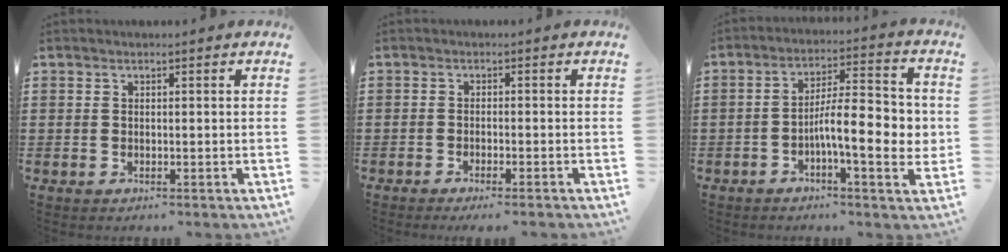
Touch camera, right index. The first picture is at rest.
{"total": 1.4, "force": [-1.2, -0.3, 0.7], "torque": [-0.012, -0.002, -0.022]}
{"total": 10.4, "force": [-1.6, 3.0, 9.8], "torque": [-0.152, -0.001, -0.029]}